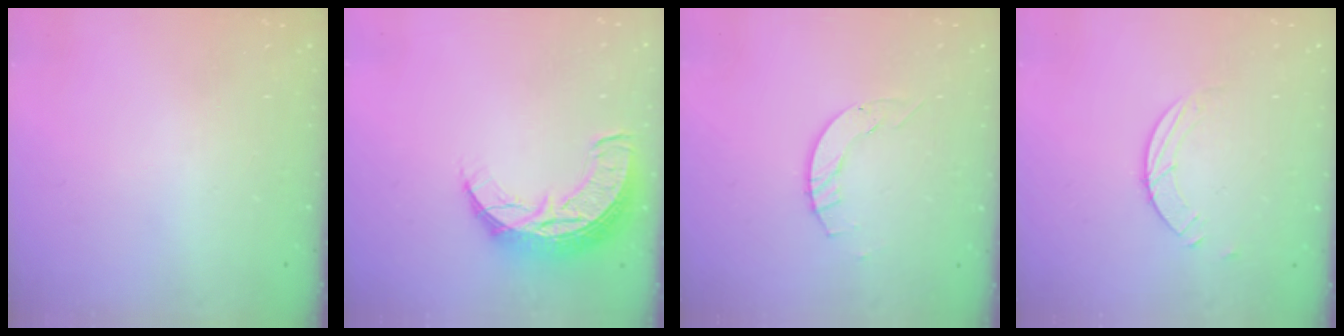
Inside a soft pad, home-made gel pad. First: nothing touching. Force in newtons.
{"total": 11.5, "press": 11.5, "slide": 0.9}
{"total": 2.1, "press": 2.1, "slide": 0.3}
{"total": 2.5, "press": 2.4, "slide": 0.2}